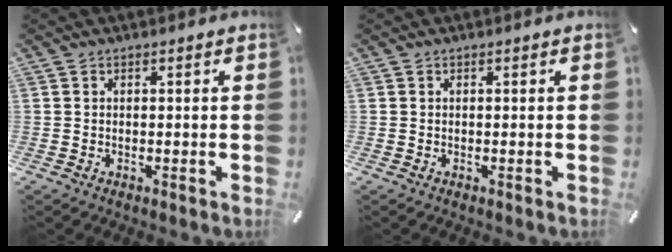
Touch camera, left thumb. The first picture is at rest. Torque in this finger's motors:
{"motor_torque": [0.00, 0.00, -0.01, -0.01, 0.00]}